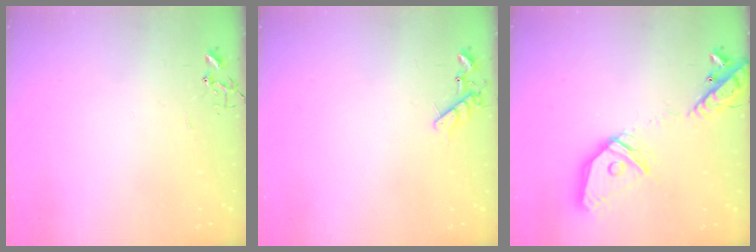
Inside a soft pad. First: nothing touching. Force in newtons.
{"total": 8.8, "press": 8.8, "slide": 1.0}
{"total": 21.0, "press": 20.7, "slide": 3.7}